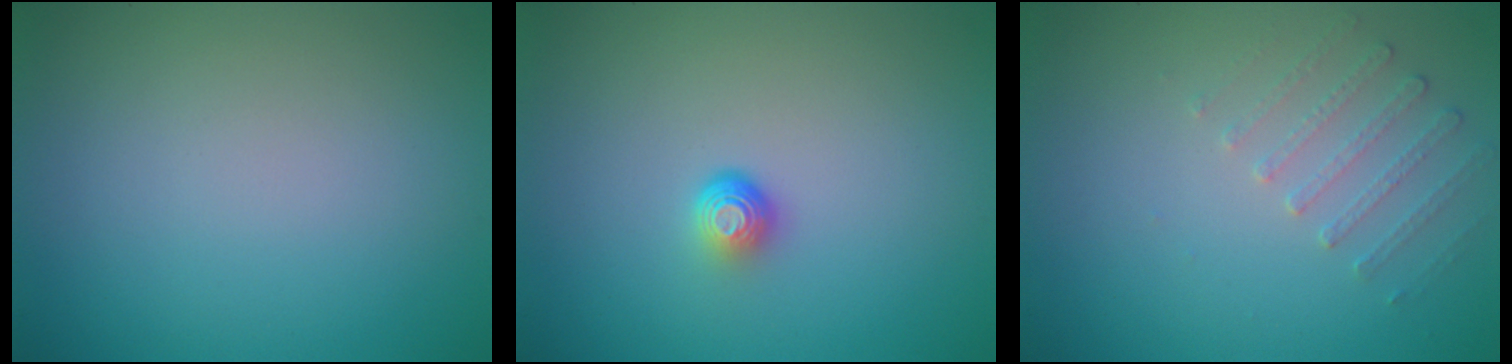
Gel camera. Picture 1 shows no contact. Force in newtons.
{"total": 1.7, "press": 1.1, "slide": 1.3}
{"total": 1.5, "press": 1.0, "slide": 1.1}